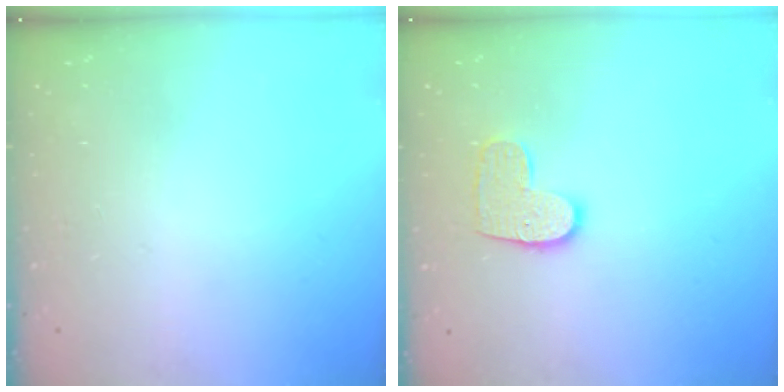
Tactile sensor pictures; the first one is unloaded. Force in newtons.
{"total": 8.7, "press": 8.7, "slide": 0.4}